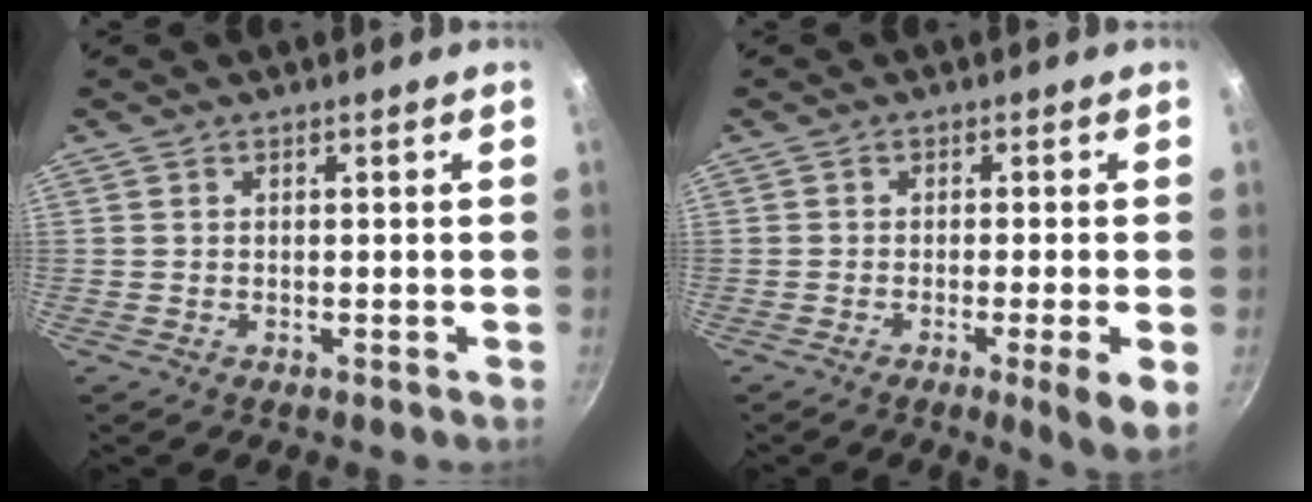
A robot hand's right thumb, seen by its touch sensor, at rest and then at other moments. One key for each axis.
{"total": 5.9, "fx": -1.8, "fy": 0.3, "fz": 5.6, "tx": -0.087, "ty": 0.000, "tz": -0.027}